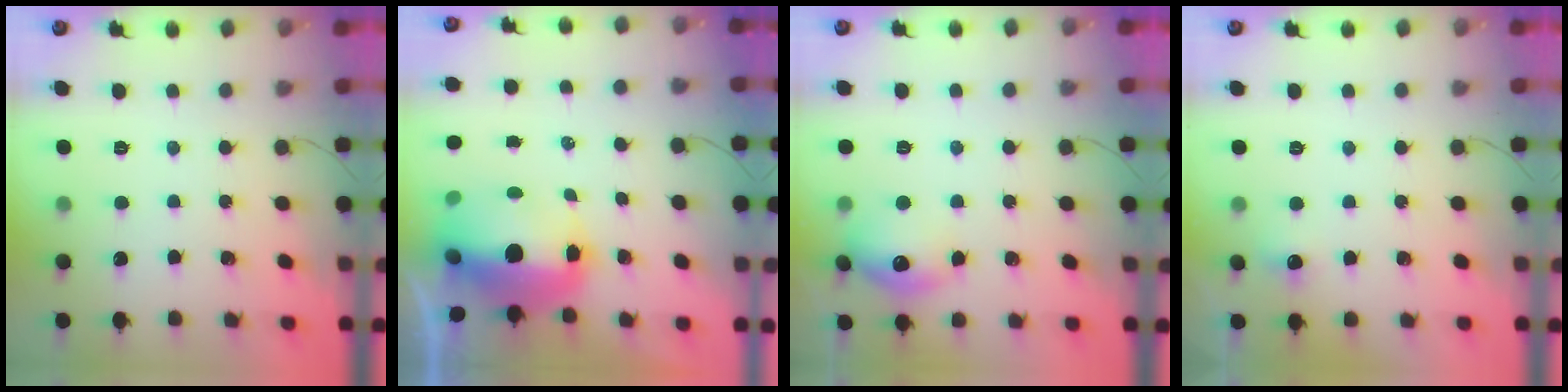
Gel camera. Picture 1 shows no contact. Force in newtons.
{"total": 19.3, "press": 15.5, "slide": 11.4}
{"total": 12.5, "press": 12.5, "slide": 0.9}
{"total": 10.6, "press": 4.4, "slide": 9.7}